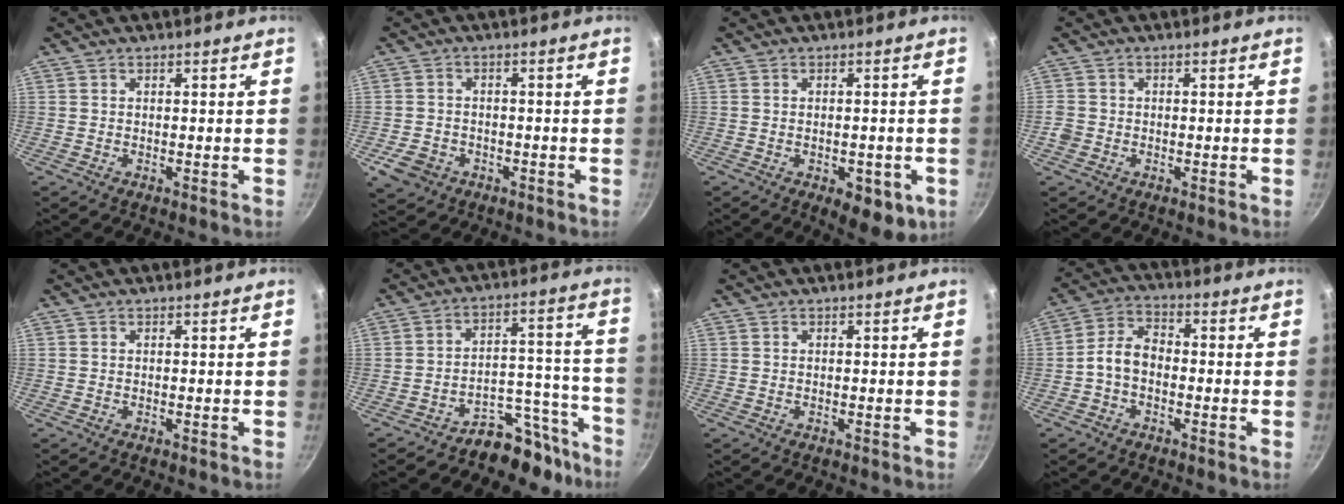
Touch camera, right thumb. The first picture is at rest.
{"total": 5.6, "force": [-2.5, 4.4, 2.4], "torque": [-0.046, 0.022, -0.035]}
{"total": 8.6, "force": [-3.1, 4.2, 6.9], "torque": [-0.066, 0.002, -0.033]}
{"total": 2.4, "force": [-0.9, 2.1, 0.9], "torque": [-0.013, 0.009, -0.019]}
{"total": 0.0}
{"total": 12.0, "force": [-9.9, 6.1, 3.2], "torque": [0.032, 0.121, -0.151]}
{"total": 0.0}
{"total": 6.5, "force": [-1.4, 4.4, 4.5], "torque": [-0.074, 0.032, -0.039]}